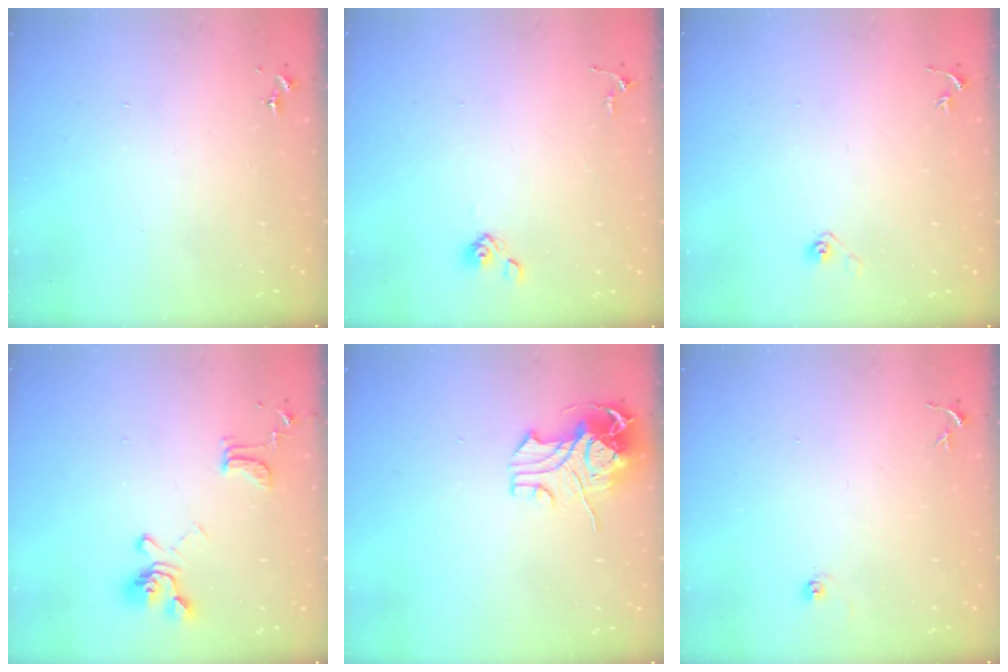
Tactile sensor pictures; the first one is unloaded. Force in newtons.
{"total": 3.9, "press": 3.6, "slide": 1.5}
{"total": 3.6, "press": 3.0, "slide": 2.1}
{"total": 14.3, "press": 14.3, "slide": 1.3}
{"total": 10.7, "press": 10.6, "slide": 1.8}
{"total": 5.1, "press": 5.0, "slide": 0.4}